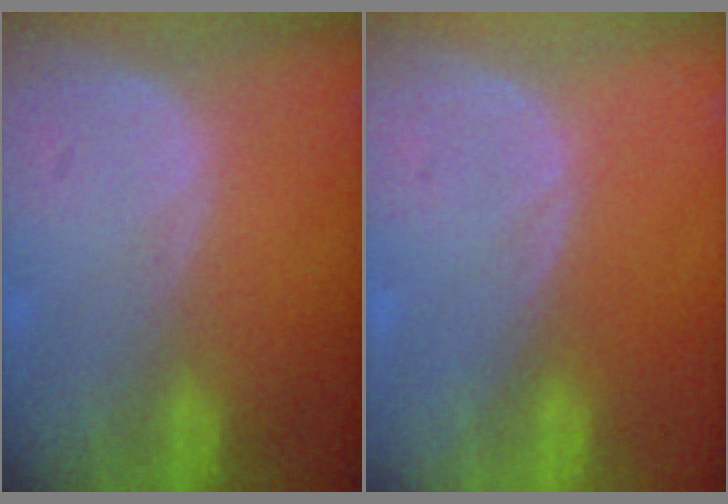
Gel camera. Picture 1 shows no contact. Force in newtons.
{"total": 0.0}